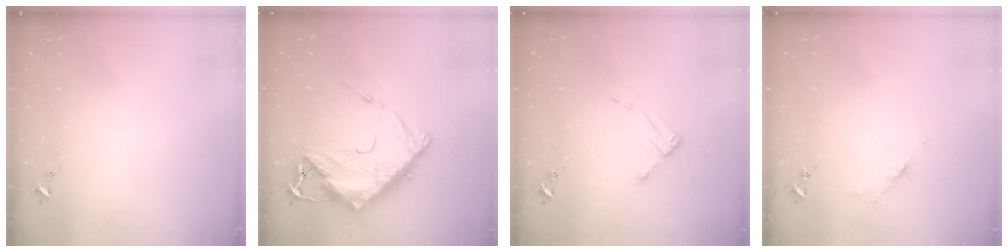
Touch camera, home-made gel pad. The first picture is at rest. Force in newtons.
{"total": 18.7, "press": 18.6, "slide": 1.9}
{"total": 2.7, "press": 2.7, "slide": 0.4}
{"total": 2.7, "press": 2.7, "slide": 0.4}